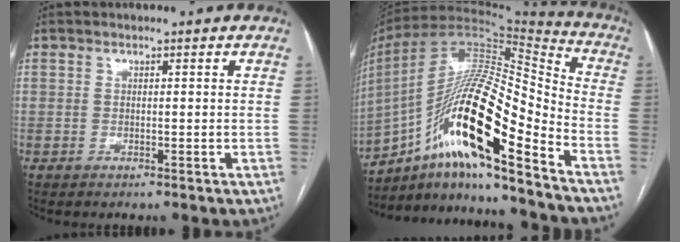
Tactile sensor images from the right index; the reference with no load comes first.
{"total": 22.9, "force": [-12.2, 3.5, 19.1], "torque": [-0.359, 0.002, -0.214]}